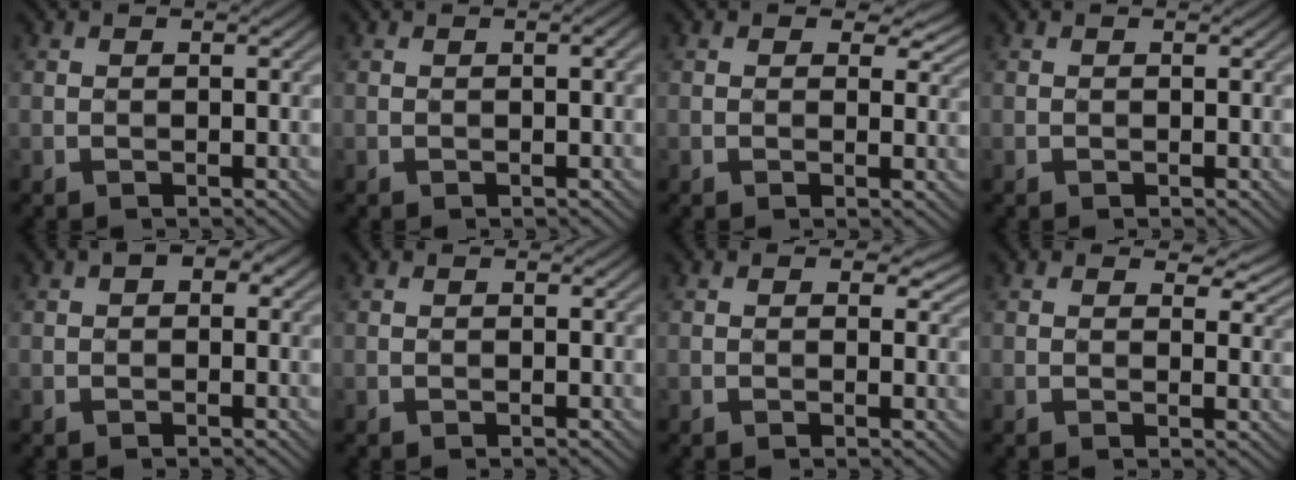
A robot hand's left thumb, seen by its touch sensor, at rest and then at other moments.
{"total": 1.3, "force": [0.0, 0.2, 1.3], "torque": [-0.019, 0.002, 0.001]}
{"total": 3.8, "force": [1.9, 2.3, 2.3], "torque": [-0.036, -0.006, 0.022]}
{"total": 0.0}
{"total": 2.8, "force": [0.7, 1.7, 2.1], "torque": [-0.025, 0.007, 0.002]}
{"total": 0.0}
{"total": 2.5, "force": [1.0, 1.6, 1.6], "torque": [-0.026, -0.004, 0.012]}
{"total": 4.0, "force": [2.4, 2.1, 2.4], "torque": [-0.034, -0.004, 0.036]}